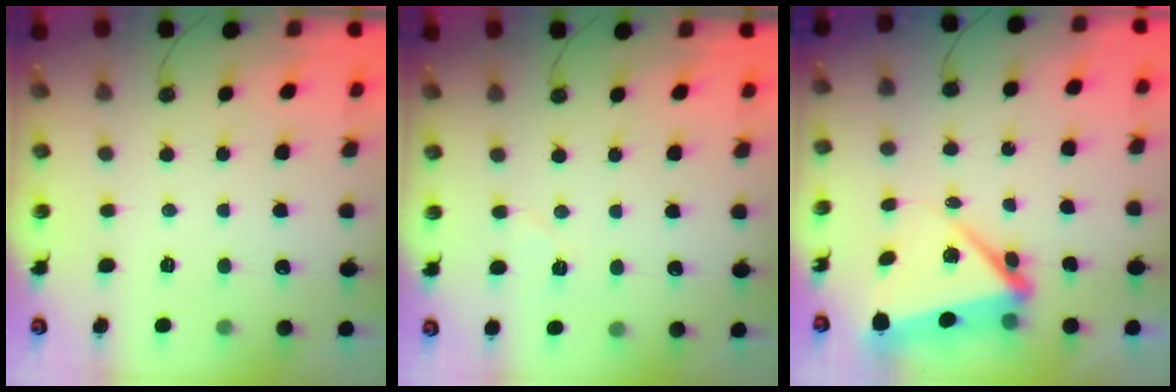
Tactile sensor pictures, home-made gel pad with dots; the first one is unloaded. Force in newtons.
{"total": 4.4, "press": 4.2, "slide": 1.4}
{"total": 8.3, "press": 8.1, "slide": 1.6}